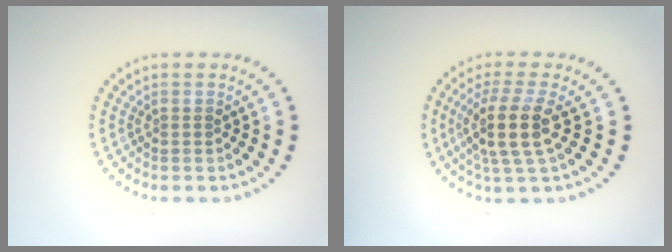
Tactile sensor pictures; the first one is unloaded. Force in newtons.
{"total": 4.1, "press": 3.4, "slide": 2.4}